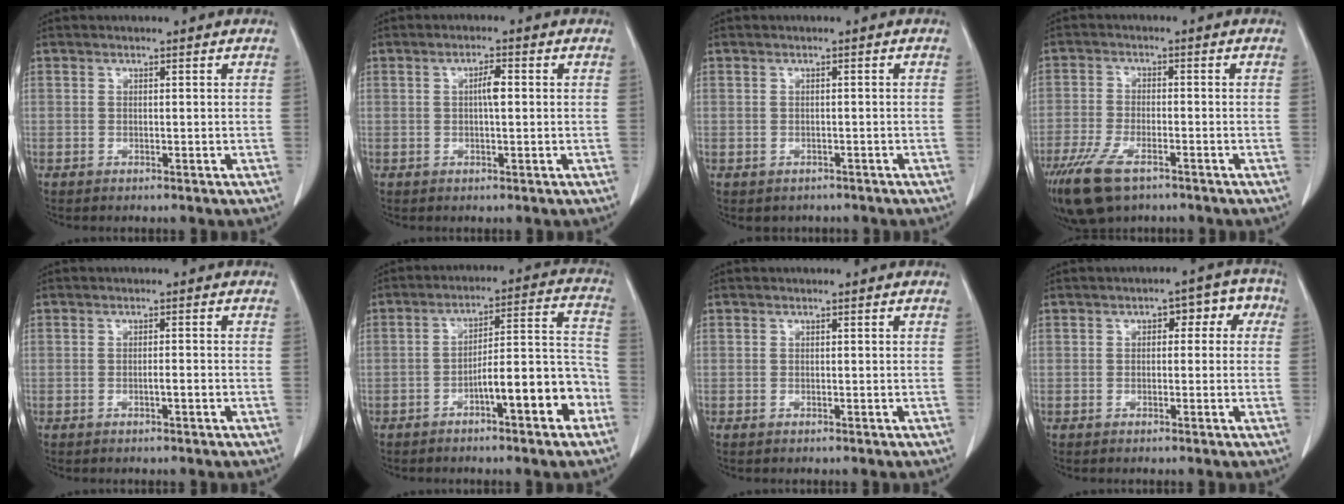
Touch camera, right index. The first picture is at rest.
{"total": 2.5, "force": [0.2, 0.5, 2.4], "torque": [-0.043, 0.003, 0.003]}
{"total": 1.9, "force": [-1.4, 1.3, 0.2], "torque": [-0.007, 0.004, -0.015]}
{"total": 9.0, "force": [-6.0, 3.2, 5.9], "torque": [-0.116, -0.017, -0.105]}
{"total": 1.2, "force": [-0.5, 0.1, 1.0], "torque": [-0.018, 0.002, -0.007]}
{"total": 11.4, "force": [-5.3, 1.9, 9.9], "torque": [-0.140, 0.038, -0.075]}
{"total": 0.0}
{"total": 4.9, "force": [0.8, 2.8, 3.9], "torque": [-0.035, 0.039, 0.006]}